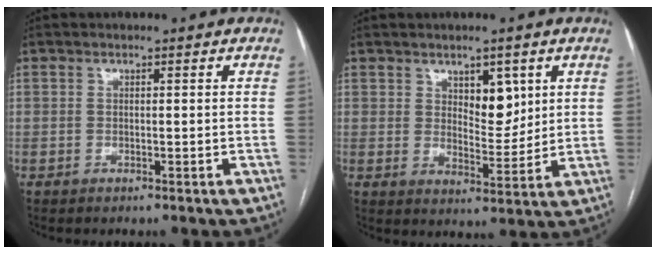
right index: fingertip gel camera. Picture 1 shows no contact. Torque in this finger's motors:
{"motor_torque": [-0.05, 0.01, 0.04, 0.02]}